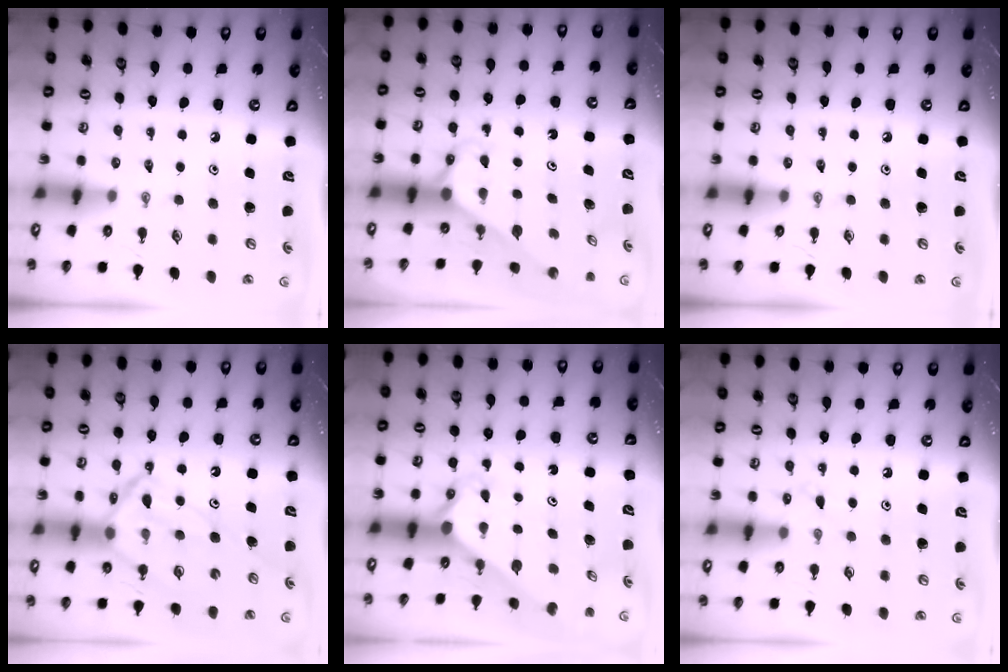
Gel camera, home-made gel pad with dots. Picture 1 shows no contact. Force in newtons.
{"total": 2.7, "press": 2.7, "slide": 0.2}
{"total": 0.0}
{"total": 13.8, "press": 13.7, "slide": 1.6}
{"total": 2.6, "press": 2.6, "slide": 0.2}
{"total": 8.5, "press": 8.5, "slide": 0.8}